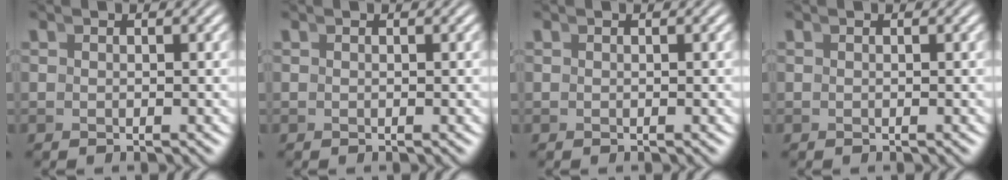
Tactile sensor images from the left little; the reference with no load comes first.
{"total": 0.0}
{"total": 0.0}
{"total": 0.0}